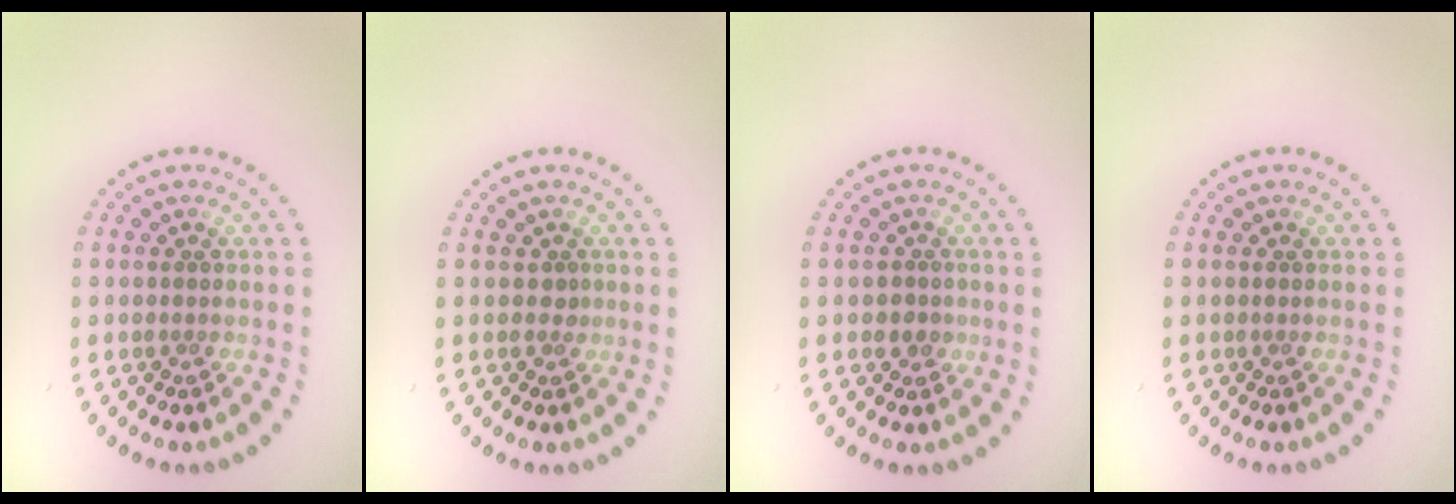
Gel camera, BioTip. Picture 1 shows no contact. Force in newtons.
{"total": 0.5, "press": 0.3, "slide": 0.4}
{"total": 1.3, "press": 1.1, "slide": 0.7}
{"total": 0.0}